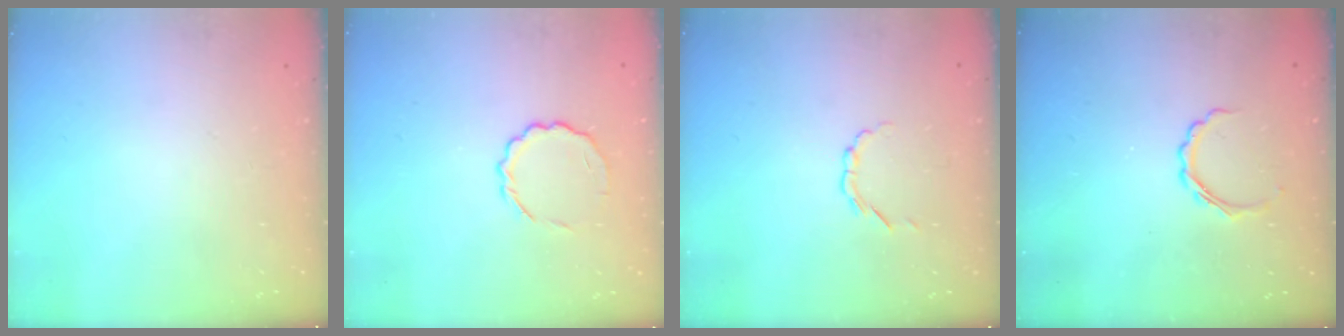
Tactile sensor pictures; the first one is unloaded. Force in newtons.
{"total": 6.2, "press": 6.0, "slide": 1.5}
{"total": 2.1, "press": 2.0, "slide": 0.7}
{"total": 4.1, "press": 4.0, "slide": 0.9}